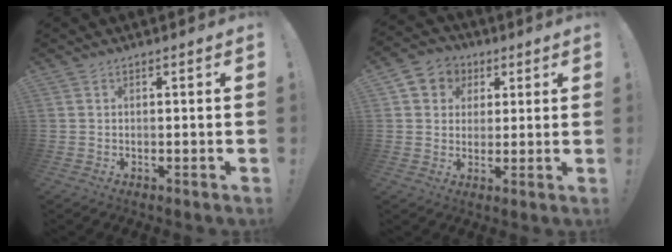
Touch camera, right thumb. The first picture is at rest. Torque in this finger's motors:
{"motor_torque": [0.64, 1.32, 0.10, -0.09, 0.00]}